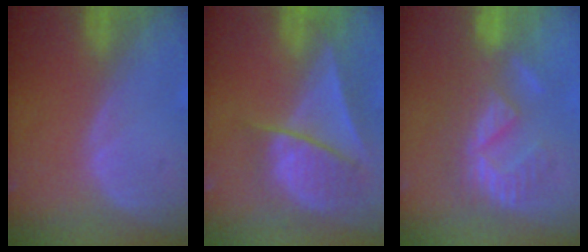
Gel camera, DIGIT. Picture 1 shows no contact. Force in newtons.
{"total": 8.2, "press": 7.5, "slide": 3.3}
{"total": 8.3, "press": 8.0, "slide": 2.1}